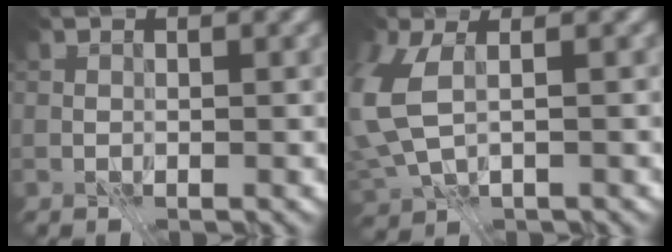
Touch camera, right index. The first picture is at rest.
{"total": 7.5, "force": [0.7, 4.3, 6.2], "torque": [-0.177, -0.009, 0.024]}